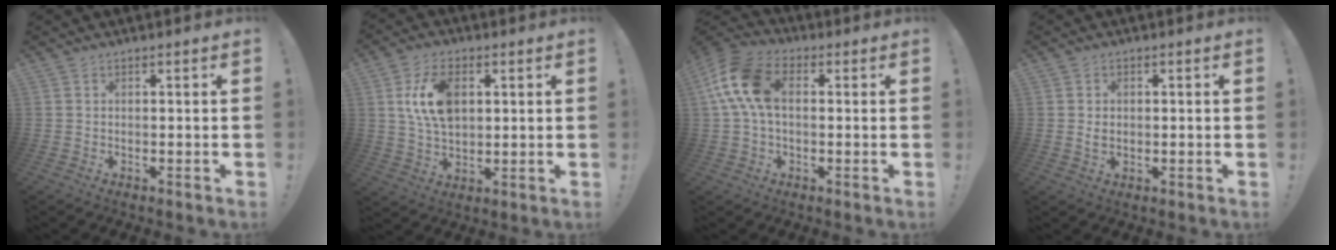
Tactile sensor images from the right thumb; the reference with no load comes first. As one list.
[{"total": 12.5, "force": [3.2, 8.0, 9.2], "torque": [-0.185, 0.004, 0.056]}, {"total": 13.4, "force": [2.1, 8.4, 10.2], "torque": [-0.201, 0.008, 0.044]}, {"total": 2.1, "force": [0.3, 1.8, 1.0], "torque": [-0.010, 0.003, 0.005]}]